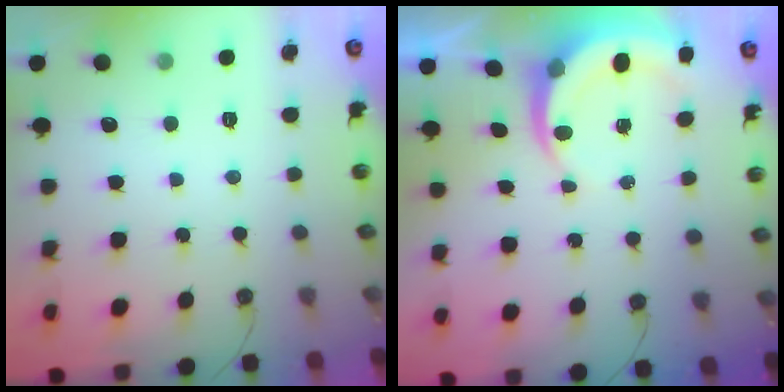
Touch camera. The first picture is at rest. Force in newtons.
{"total": 4.8, "press": 4.8, "slide": 0.1}